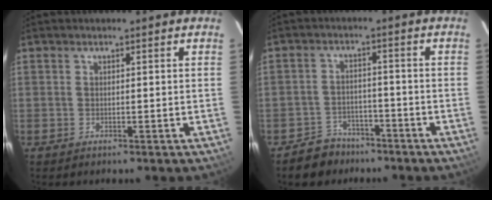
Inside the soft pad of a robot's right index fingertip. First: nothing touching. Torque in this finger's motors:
{"motor_torque": [-0.14, -0.21, -0.12, -0.07]}